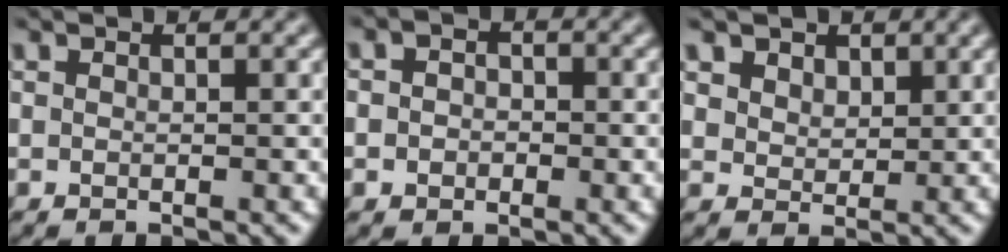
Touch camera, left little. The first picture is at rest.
{"total": 2.7, "force": [-0.1, 2.2, 1.6], "torque": [-0.013, 0.007, -0.025]}
{"total": 3.3, "force": [2.0, 2.2, 1.3], "torque": [-0.055, -0.009, 0.046]}